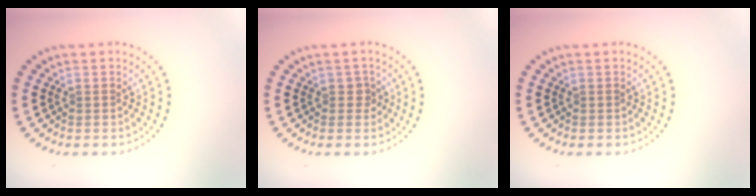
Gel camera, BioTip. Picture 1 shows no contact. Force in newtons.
{"total": 1.0, "press": 0.9, "slide": 0.4}
{"total": 0.0}